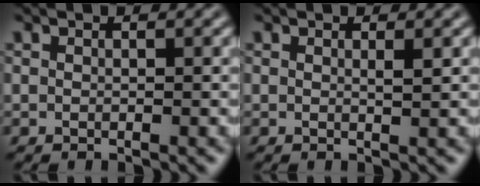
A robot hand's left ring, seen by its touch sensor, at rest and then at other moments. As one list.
[{"total": 0.7, "force": [0.4, 0.0, 0.6], "torque": [-0.006, -0.001, 0.005]}]